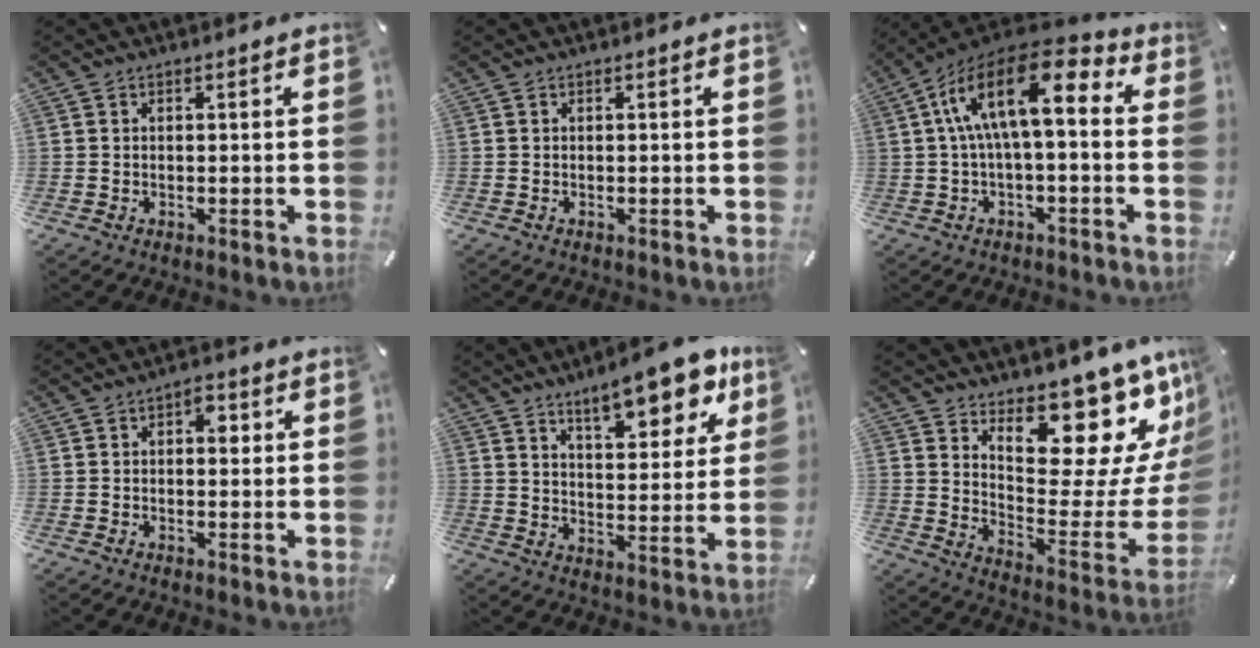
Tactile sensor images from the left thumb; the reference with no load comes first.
{"total": 0.0}
{"total": 16.7, "force": [4.1, 7.2, 14.5], "torque": [-0.266, -0.021, 0.067]}
{"total": 3.0, "force": [0.4, 1.9, 2.3], "torque": [-0.016, -0.002, -0.002]}
{"total": 14.2, "force": [10.3, 5.2, 8.3], "torque": [-0.116, -0.057, 0.175]}
{"total": 17.8, "force": [14.2, 6.9, 8.0], "torque": [-0.083, -0.124, 0.232]}